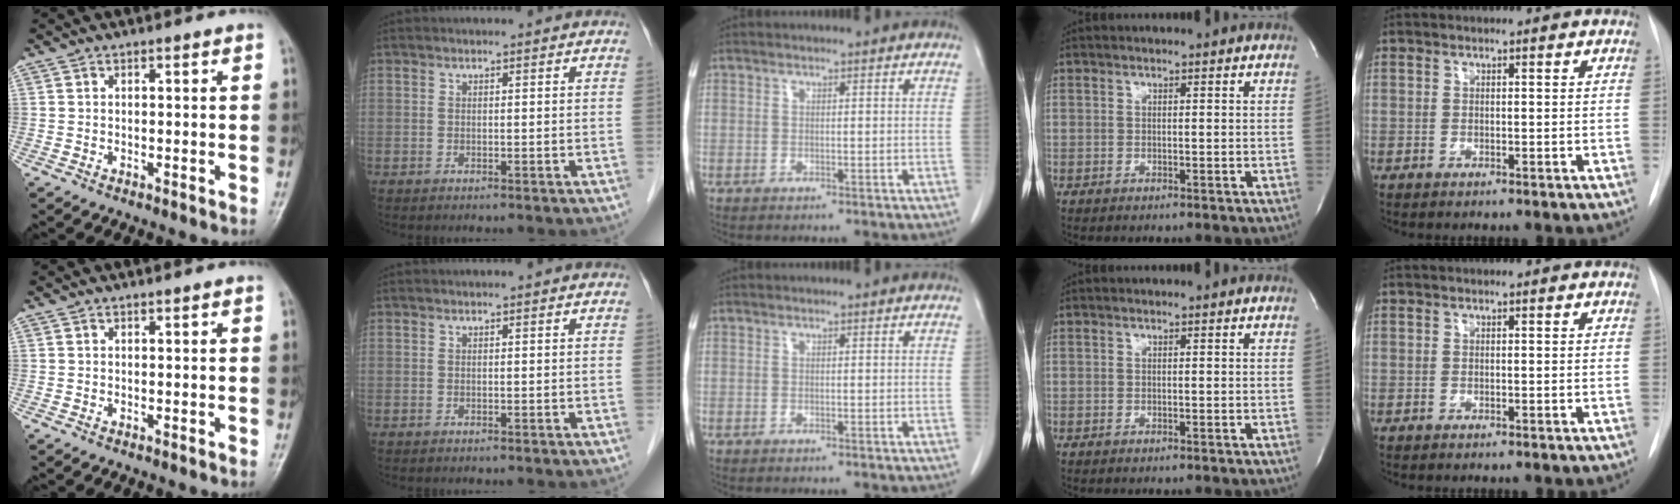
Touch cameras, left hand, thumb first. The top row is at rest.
{}